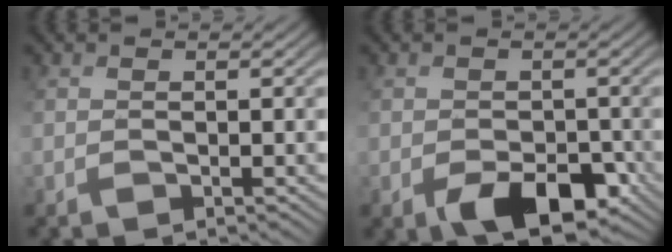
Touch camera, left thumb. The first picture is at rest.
{"total": 6.0, "force": [-3.0, 3.6, 3.7], "torque": [-0.059, -0.008, -0.040]}